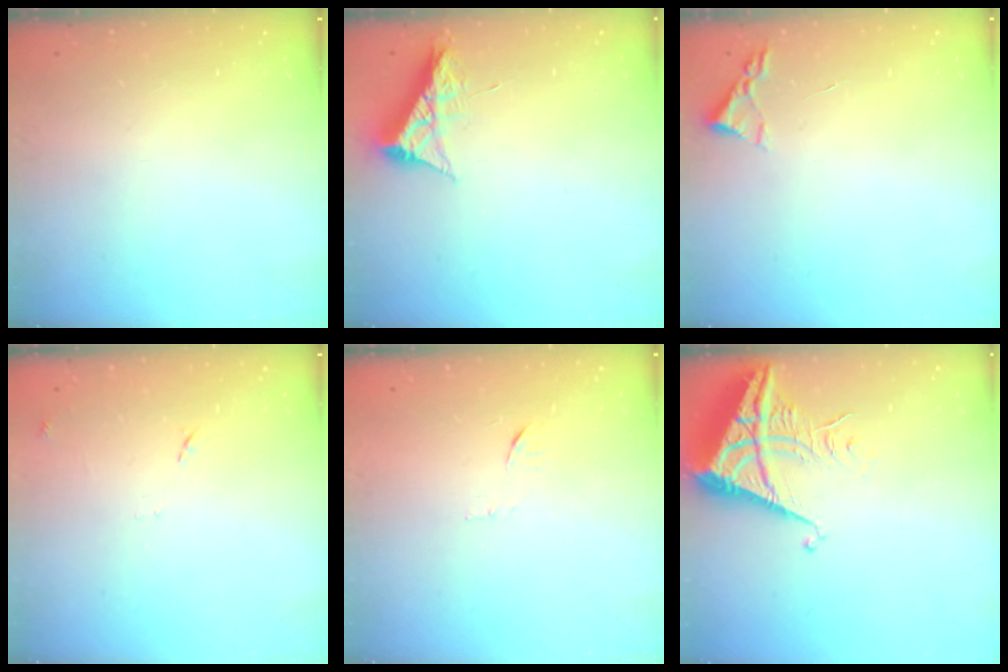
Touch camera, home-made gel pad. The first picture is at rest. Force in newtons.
{"total": 8.4, "press": 8.4, "slide": 0.4}
{"total": 2.4, "press": 2.3, "slide": 0.3}
{"total": 8.5, "press": 8.5, "slide": 0.7}
{"total": 6.5, "press": 6.5, "slide": 0.5}
{"total": 7.0, "press": 7.0, "slide": 0.8}